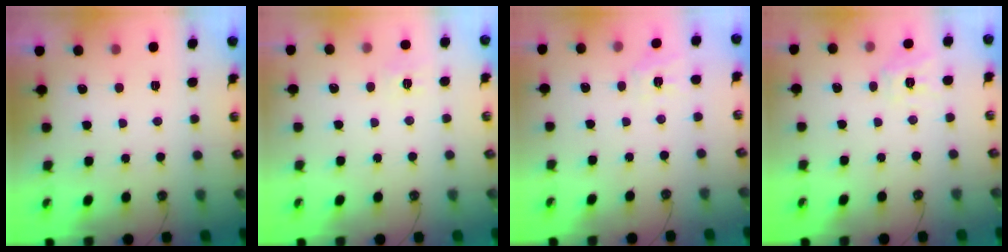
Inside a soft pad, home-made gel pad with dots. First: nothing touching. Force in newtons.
{"total": 6.1, "press": 6.1, "slide": 0.5}
{"total": 5.3, "press": 5.3, "slide": 0.7}
{"total": 9.1, "press": 9.1, "slide": 0.8}